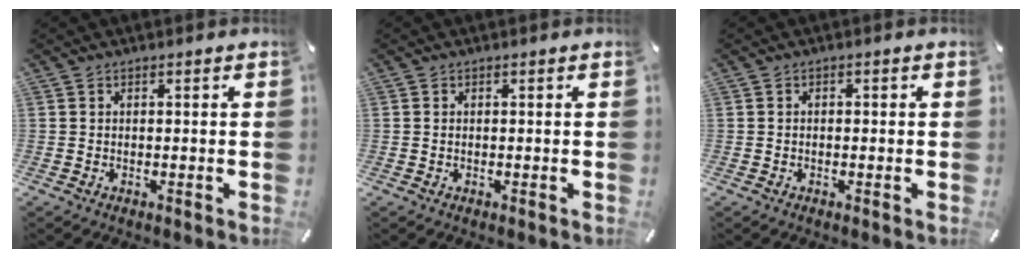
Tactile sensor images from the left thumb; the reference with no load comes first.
{"total": 0.5, "force": [0.0, 0.3, 0.5], "torque": [-0.010, 0.001, -0.001]}
{"total": 0.6, "force": [-0.3, 0.3, 0.3], "torque": [-0.006, 0.000, -0.007]}